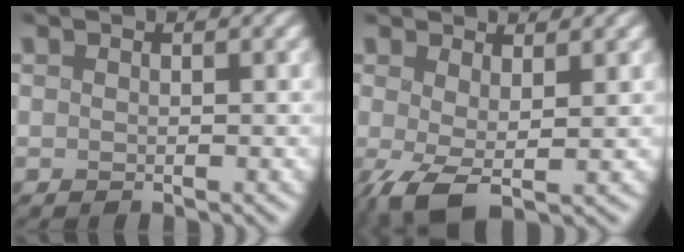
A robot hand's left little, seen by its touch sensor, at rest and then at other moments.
{"total": 4.1, "force": [-0.6, 1.7, 3.7], "torque": [-0.076, -0.003, -0.015]}